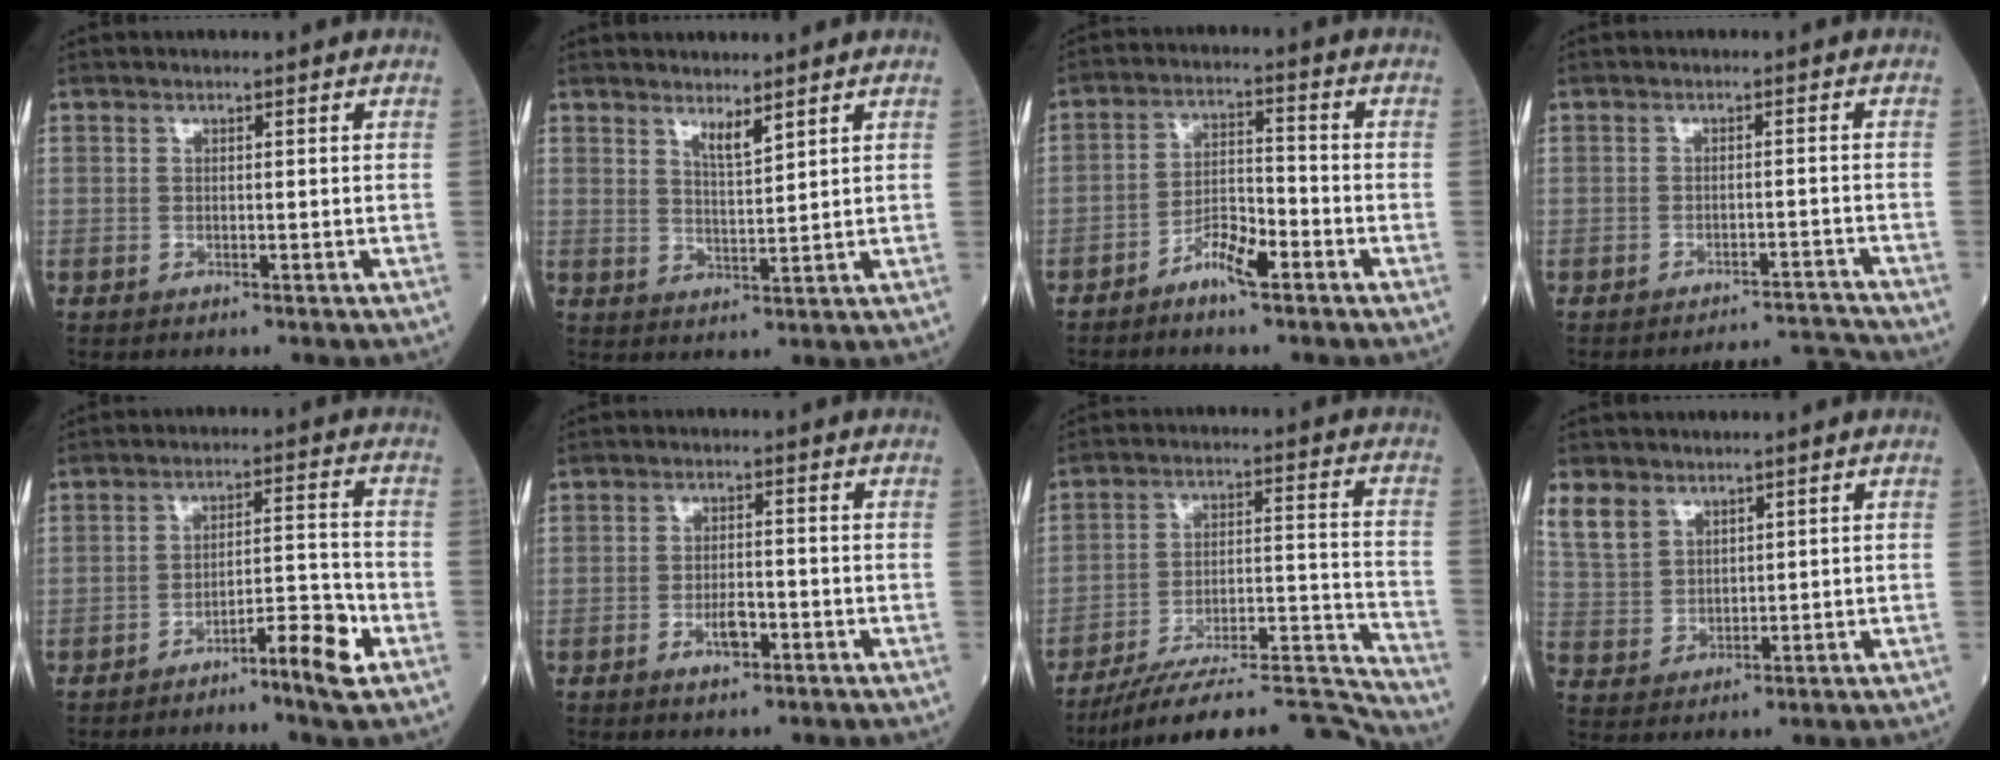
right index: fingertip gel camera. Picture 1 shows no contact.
{"total": 2.8, "force": [2.3, 0.2, 1.6], "torque": [-0.034, -0.013, 0.045]}
{"total": 5.5, "force": [-3.7, 1.2, 3.9], "torque": [-0.074, 0.011, -0.069]}
{"total": 5.0, "force": [-4.7, -1.6, -1.0], "torque": [0.020, 0.004, -0.068]}
{"total": 6.7, "force": [-4.2, 0.2, 5.2], "torque": [-0.073, 0.010, -0.069]}
{"total": 3.1, "force": [-1.6, 1.0, 2.4], "torque": [-0.040, 0.003, -0.028]}
{"total": 18.6, "force": [-17.8, -0.1, 5.3], "torque": [-0.065, 0.035, -0.273]}
{"total": 6.0, "force": [4.1, 3.8, 2.0], "torque": [-0.051, 0.012, 0.097]}